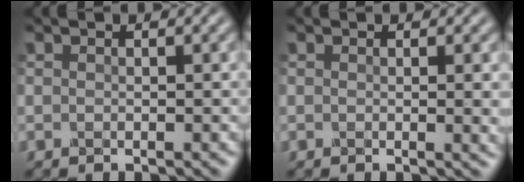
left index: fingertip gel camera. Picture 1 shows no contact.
{"total": 2.0, "force": [-0.1, 0.9, 1.7], "torque": [-0.015, 0.001, -0.005]}